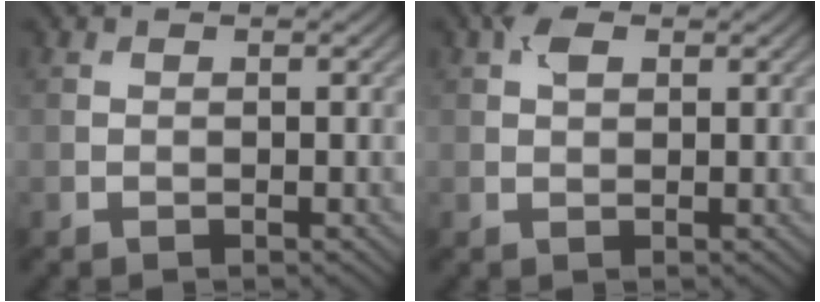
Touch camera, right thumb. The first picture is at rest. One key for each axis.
{"total": 2.3, "fx": 1.0, "fy": 1.3, "fz": 1.6, "tx": -0.033, "ty": 0.007, "tz": 0.015}